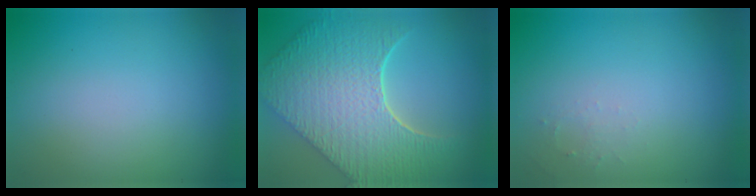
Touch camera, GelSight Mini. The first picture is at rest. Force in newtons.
{"total": 9.9, "press": 7.1, "slide": 6.8}
{"total": 0.8, "press": 0.8, "slide": 0.3}